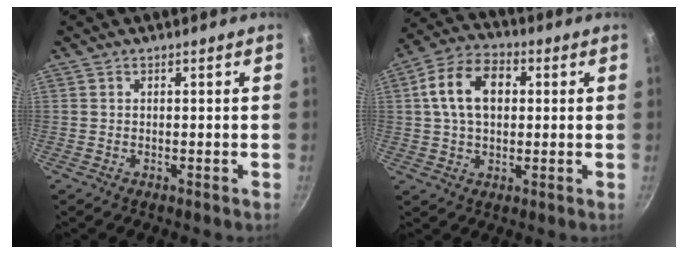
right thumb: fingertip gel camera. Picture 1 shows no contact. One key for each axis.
{"total": 12.3, "fx": 2.1, "fy": 8.4, "fz": 8.8, "tx": -0.136, "ty": 0.018, "tz": 0.025}